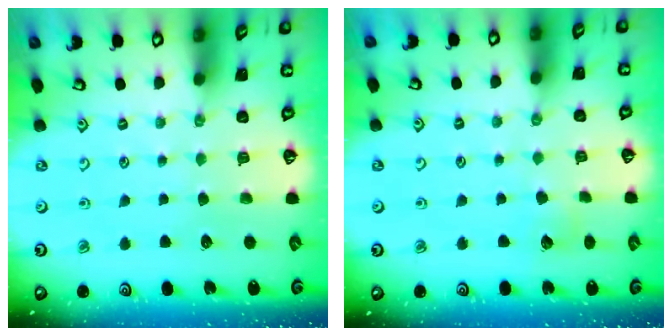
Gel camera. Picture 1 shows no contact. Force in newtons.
{"total": 4.4, "press": 4.4, "slide": 0.6}